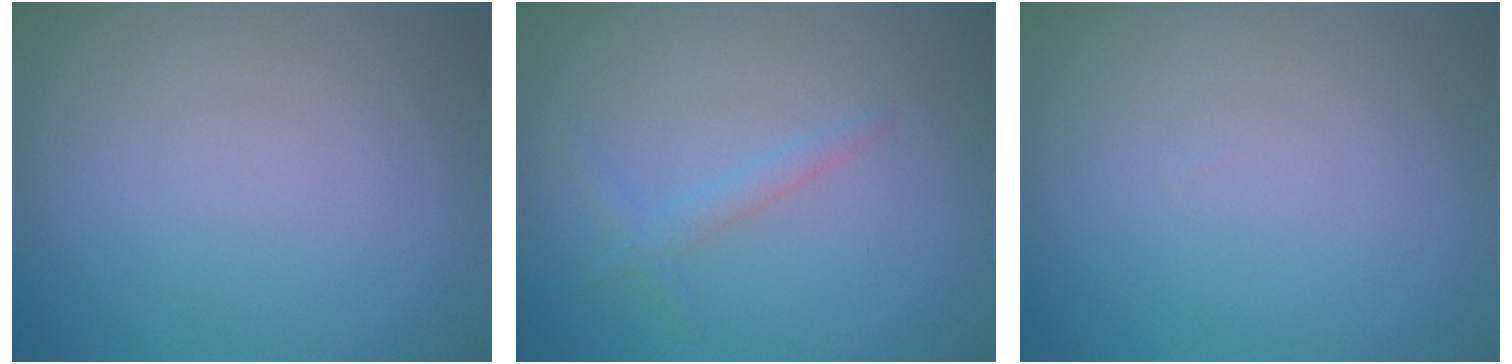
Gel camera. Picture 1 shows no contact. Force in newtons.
{"total": 1.1, "press": 1.1, "slide": 0.1}
{"total": 0.0}